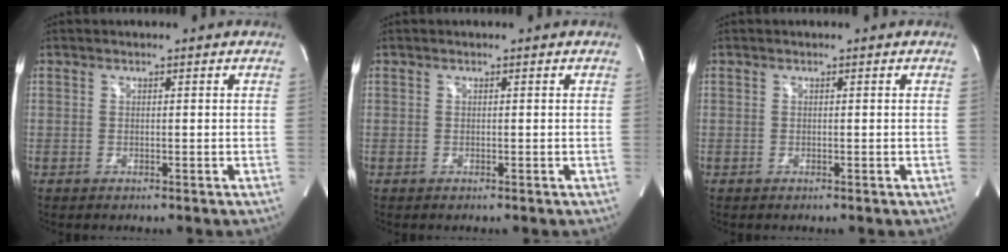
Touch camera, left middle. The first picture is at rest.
{"total": 0.0}
{"total": 0.0}